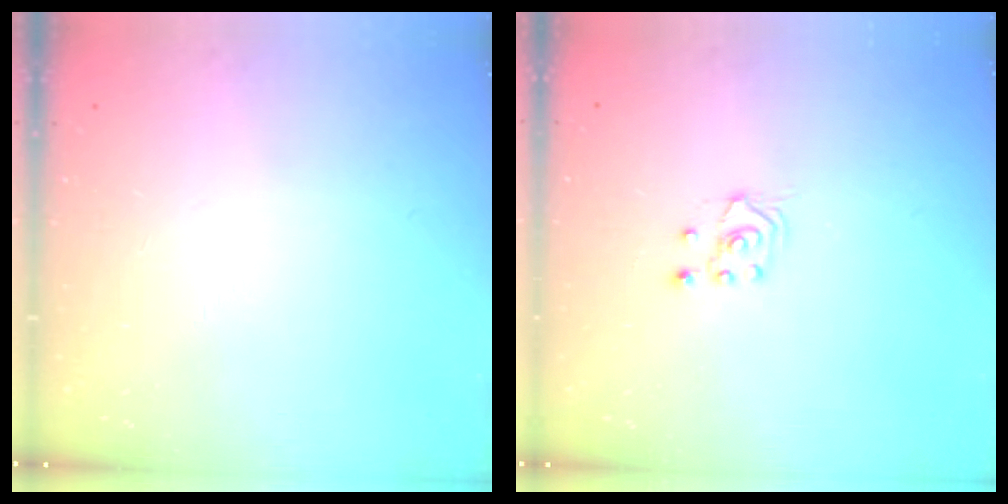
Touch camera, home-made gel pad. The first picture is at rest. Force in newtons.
{"total": 2.6, "press": 2.4, "slide": 0.8}